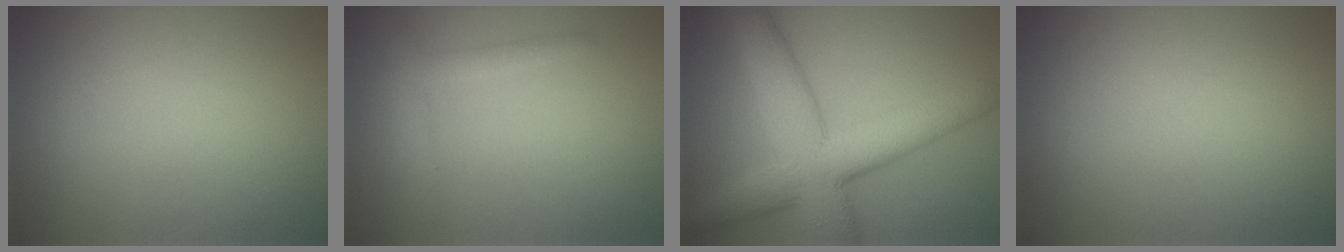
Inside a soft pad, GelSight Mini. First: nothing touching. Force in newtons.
{"total": 1.6, "press": 1.6, "slide": 0.0}
{"total": 8.3, "press": 8.3, "slide": 0.2}
{"total": 0.0}